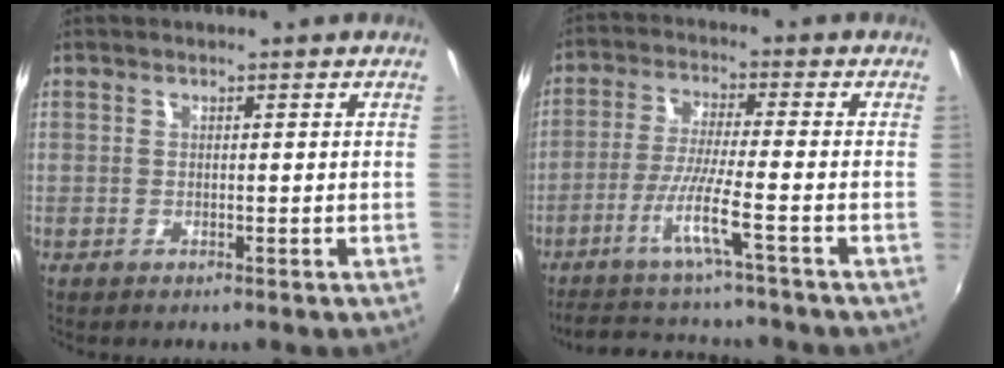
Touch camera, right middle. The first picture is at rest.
{"total": 10.4, "force": [-8.4, -0.9, 6.2], "torque": [-0.134, -0.020, -0.144]}